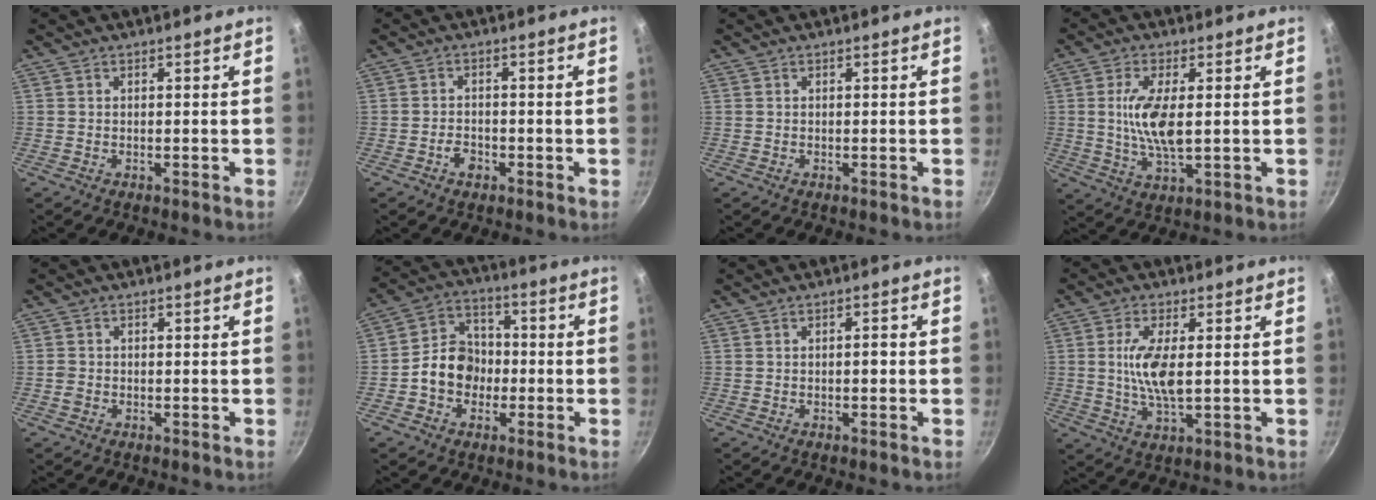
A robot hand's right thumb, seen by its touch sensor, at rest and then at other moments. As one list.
[{"total": 2.8, "force": [-1.4, 1.9, 1.5], "torque": [-0.018, 0.016, -0.025]}, {"total": 0.0}, {"total": 9.5, "force": [0.8, 3.4, 8.8], "torque": [-0.175, -0.007, 0.016]}, {"total": 1.5, "force": [-0.5, 1.2, 0.6], "torque": [-0.012, 0.005, -0.010]}, {"total": 10.0, "force": [-2.0, 8.4, 5.2], "torque": [-0.051, 0.033, -0.047]}, {"total": 1.6, "force": [-0.2, 0.7, 1.4], "torque": [-0.020, 0.006, -0.004]}, {"total": 8.6, "force": [0.7, 3.1, 8.0], "torque": [-0.162, -0.005, 0.014]}]